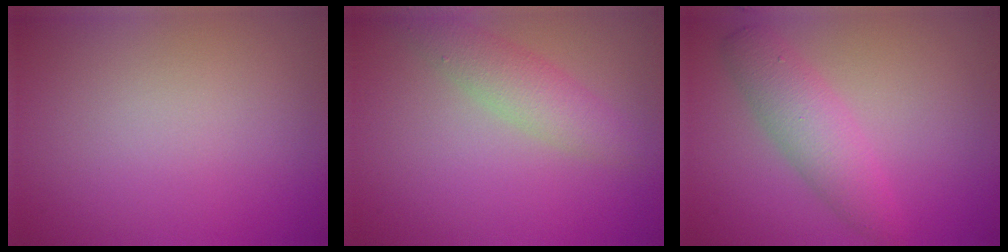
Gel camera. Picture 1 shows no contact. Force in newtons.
{"total": 3.0, "press": 3.0, "slide": 0.1}
{"total": 3.7, "press": 3.7, "slide": 0.0}